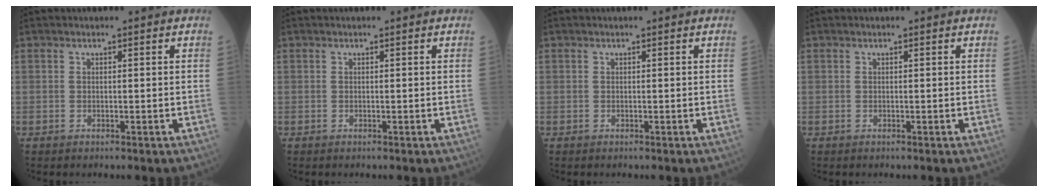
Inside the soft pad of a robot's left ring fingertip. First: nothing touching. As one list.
[{"total": 0.0}, {"total": 0.0}, {"total": 0.0}]